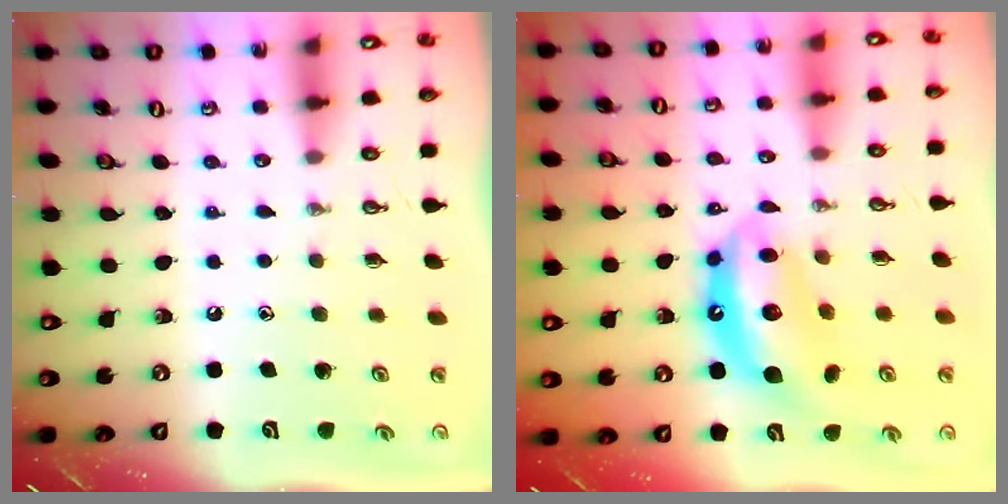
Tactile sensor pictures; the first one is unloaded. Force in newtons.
{"total": 13.1, "press": 13.0, "slide": 0.9}